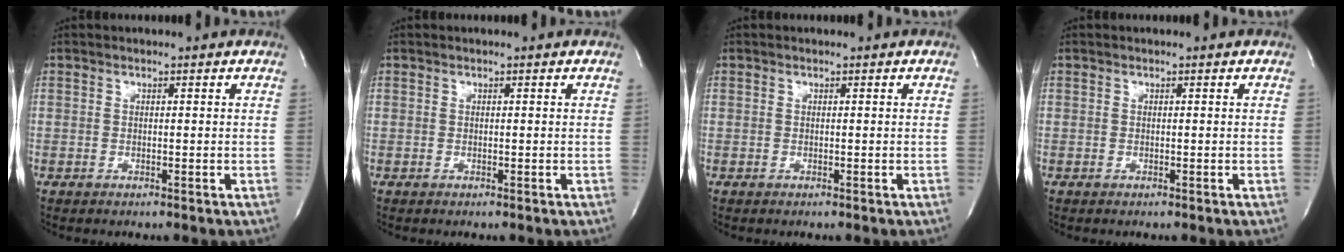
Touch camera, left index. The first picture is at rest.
{"total": 0.0}
{"total": 0.0}
{"total": 0.0}